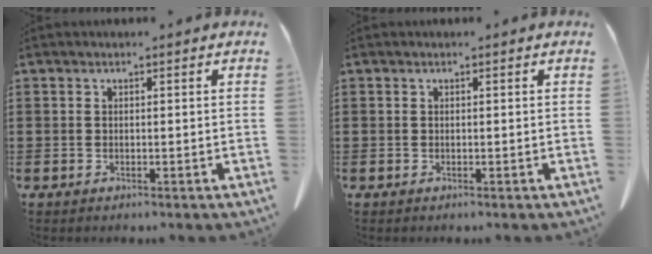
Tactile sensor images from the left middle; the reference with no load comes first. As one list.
[{"total": 0.0}]